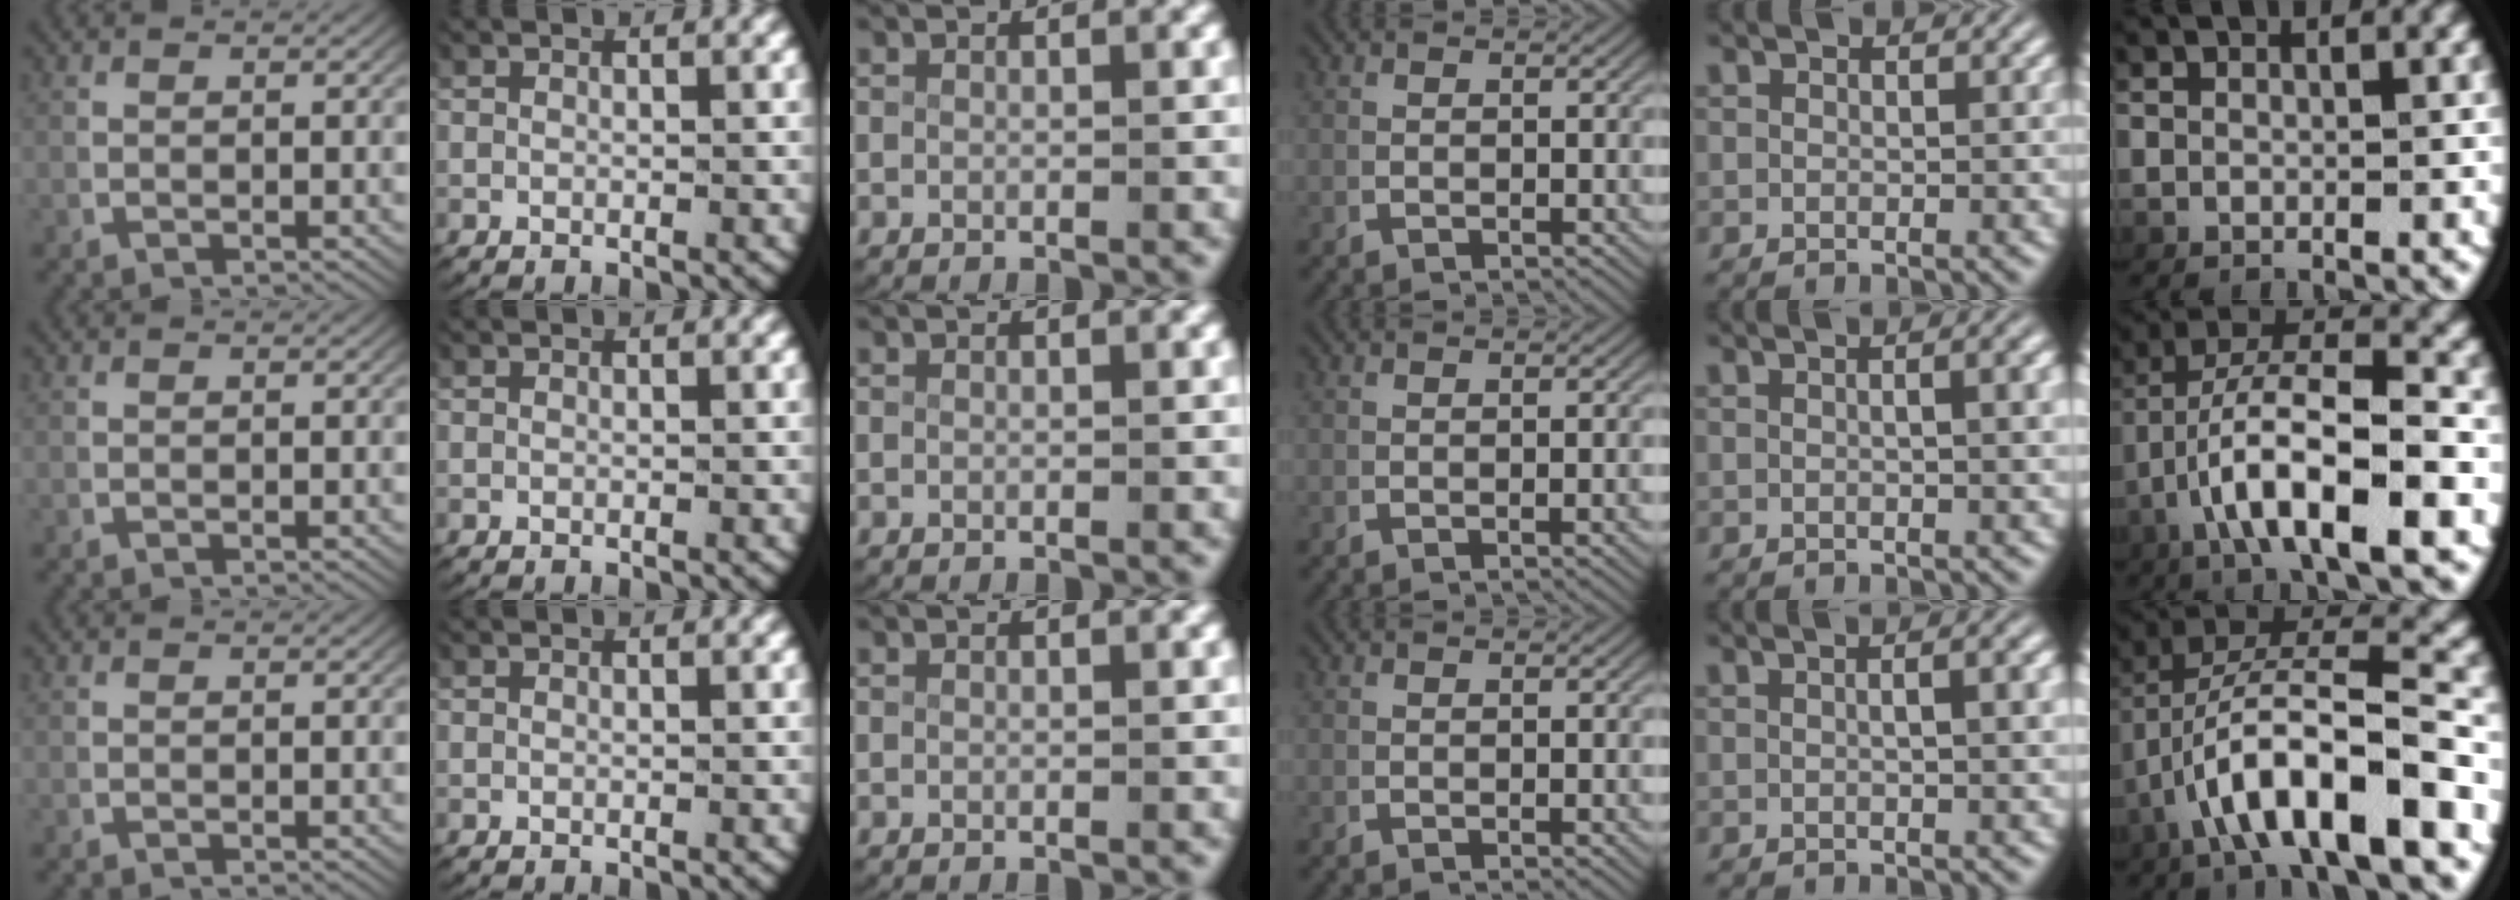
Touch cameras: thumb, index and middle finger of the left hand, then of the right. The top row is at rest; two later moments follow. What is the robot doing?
{"motion": "lift_and_place", "object": "ribbon"}